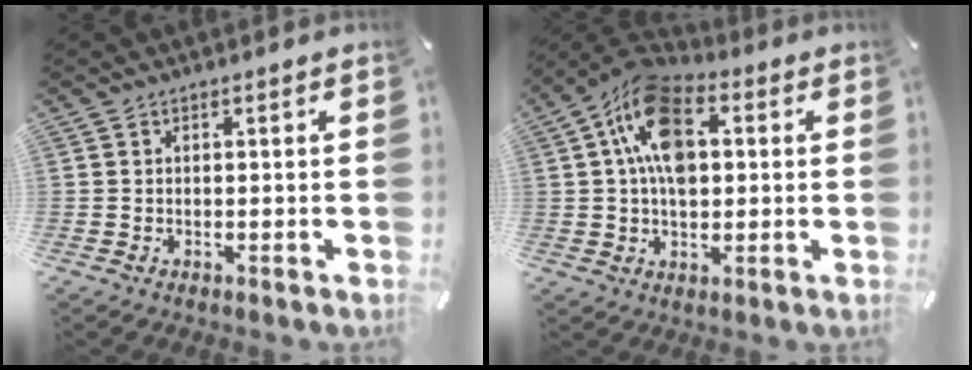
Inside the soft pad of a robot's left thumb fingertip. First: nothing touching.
{"total": 14.6, "force": [2.8, 9.6, 10.7], "torque": [-0.203, 0.001, 0.051]}